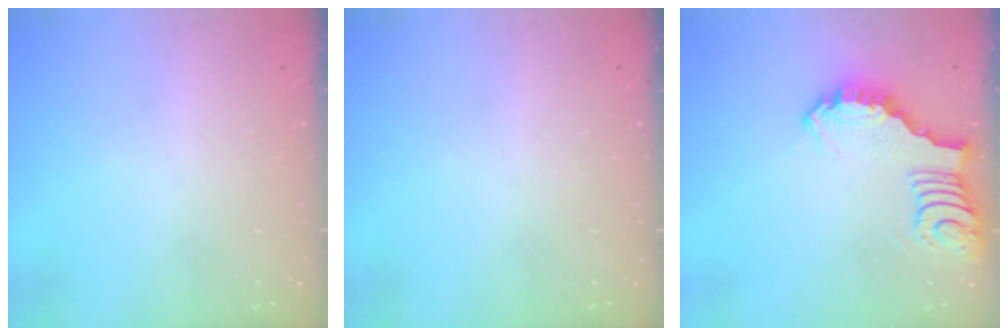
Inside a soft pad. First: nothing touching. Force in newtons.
{"total": 0.0}
{"total": 3.6, "press": 3.6, "slide": 0.1}